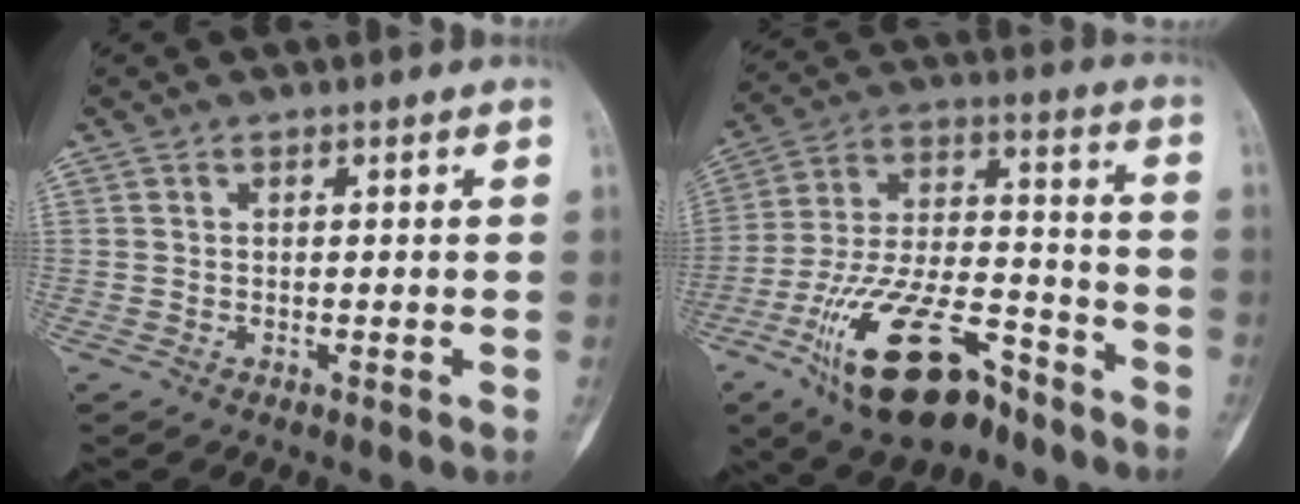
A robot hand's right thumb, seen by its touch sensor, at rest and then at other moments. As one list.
[{"total": 22.8, "force": [-13.7, 10.0, 15.2], "torque": [-0.302, 0.073, -0.247]}]